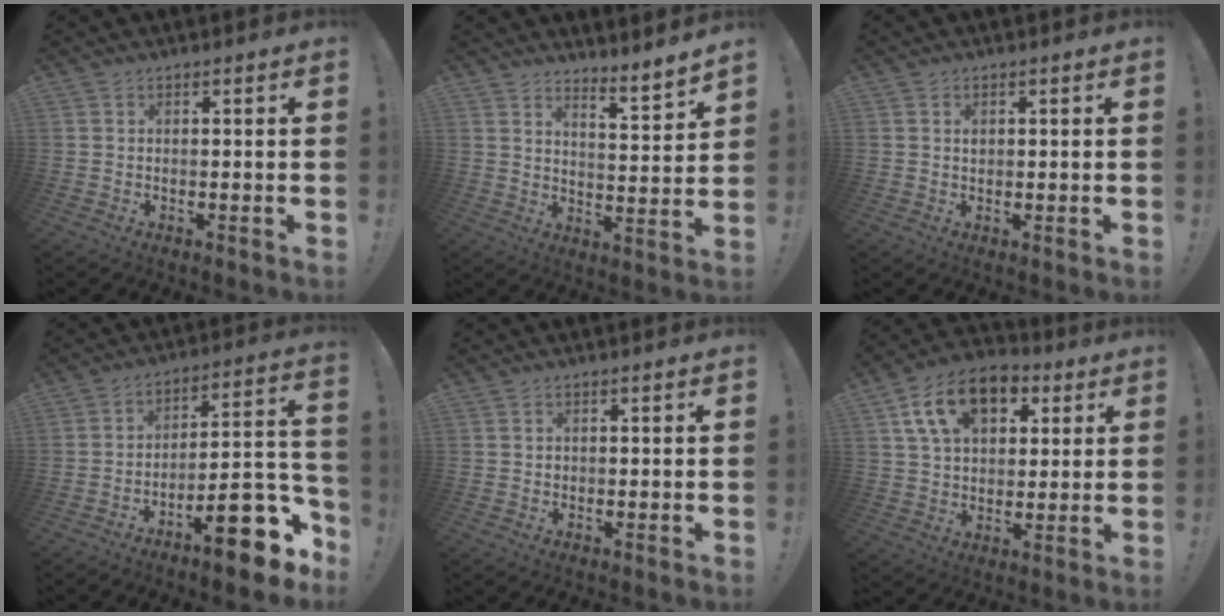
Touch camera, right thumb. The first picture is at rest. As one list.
[{"total": 6.2, "force": [5.3, 0.2, 3.1], "torque": [-0.030, -0.065, 0.086]}, {"total": 1.0, "force": [0.4, 0.8, 0.4], "torque": [-0.001, -0.001, 0.006]}, {"total": 19.0, "force": [-11.4, 6.0, 14.0], "torque": [-0.151, 0.076, -0.176]}, {"total": 0.8, "force": [0.2, 0.8, 0.1], "torque": [-0.002, 0.004, 0.003]}, {"total": 16.5, "force": [7.5, 10.8, 10.0], "torque": [-0.163, -0.022, 0.140]}]